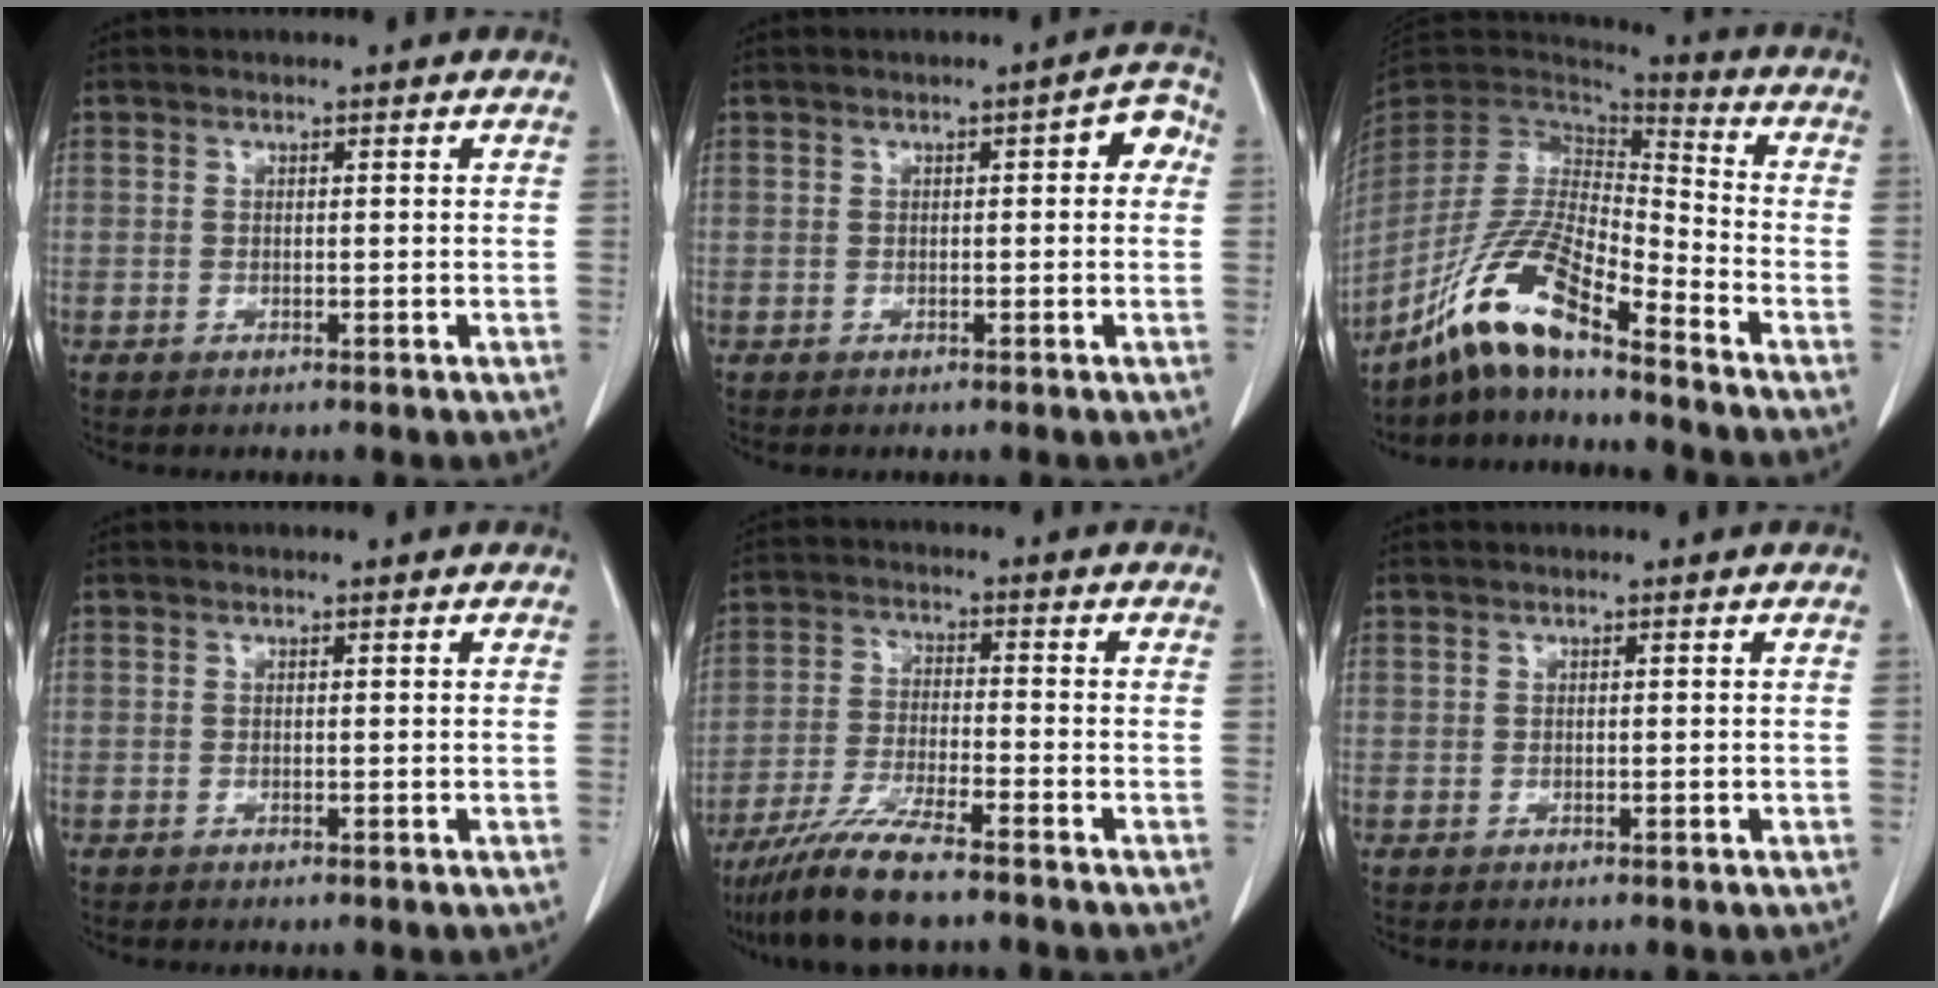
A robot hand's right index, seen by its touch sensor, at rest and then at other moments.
{"total": 3.5, "force": [0.5, 1.3, 3.3], "torque": [-0.029, 0.019, 0.000]}
{"total": 14.6, "force": [-10.5, 2.1, 9.9], "torque": [-0.195, -0.004, -0.198]}
{"total": 0.0}
{"total": 8.9, "force": [-7.2, 0.3, 5.3], "torque": [-0.104, -0.026, -0.134]}
{"total": 0.0}